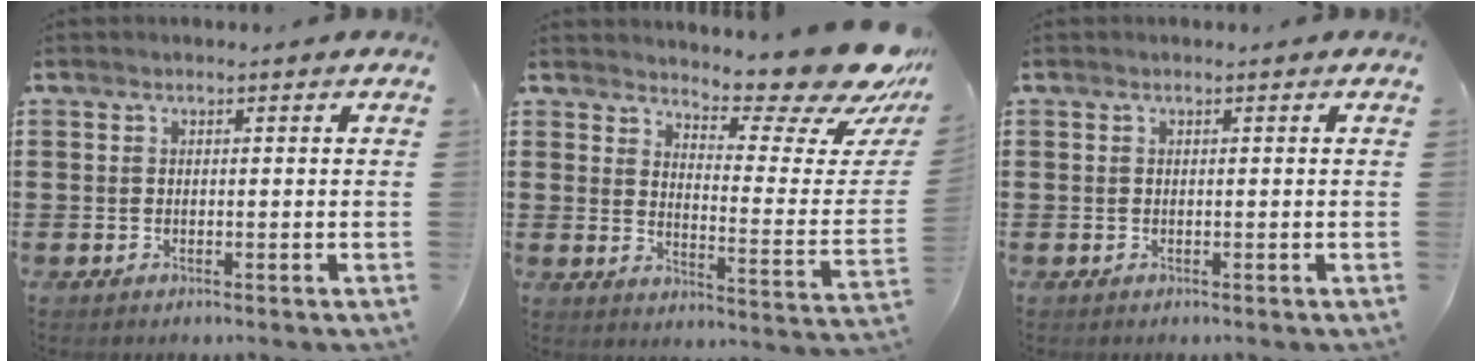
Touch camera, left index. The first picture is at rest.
{"total": 11.4, "force": [10.0, 1.4, 5.2], "torque": [-0.072, -0.087, 0.165]}
{"total": 0.0}